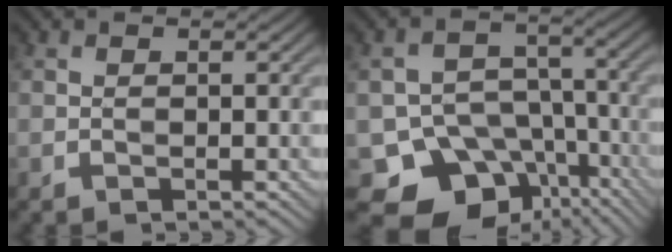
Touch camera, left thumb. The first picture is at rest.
{"total": 14.2, "force": [-8.7, 10.3, 4.6], "torque": [-0.090, -0.027, -0.122]}